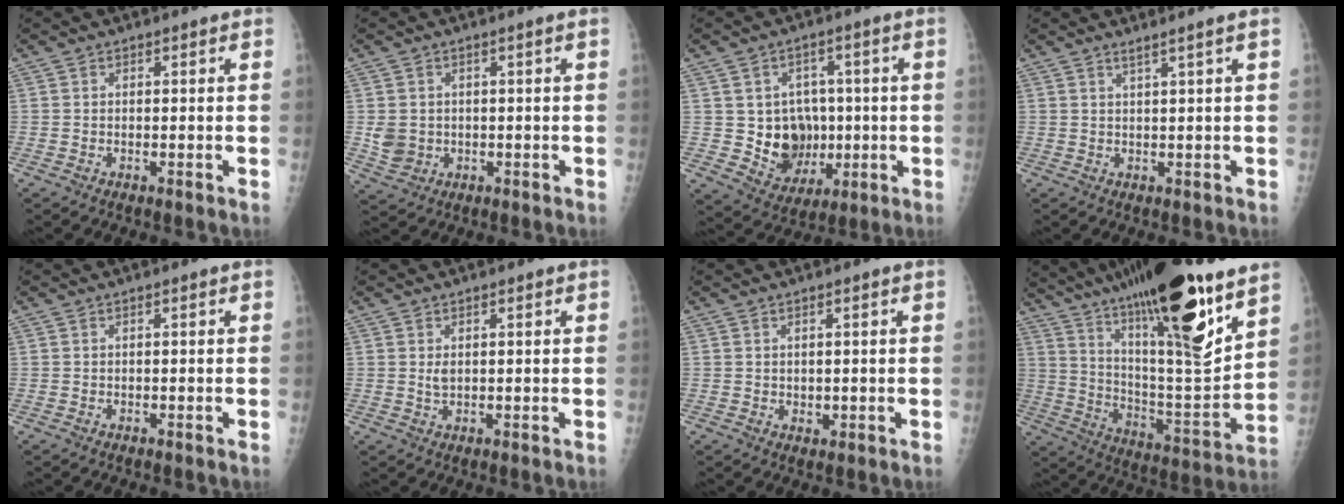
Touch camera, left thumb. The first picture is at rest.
{"total": 3.8, "force": [0.0, 3.2, 2.0], "torque": [-0.032, 0.004, 0.012]}
{"total": 10.4, "force": [-0.1, 9.2, 5.0], "torque": [-0.026, 0.001, 0.018]}
{"total": 1.9, "force": [1.2, -0.8, 1.3], "torque": [-0.034, -0.014, 0.028]}
{"total": 0.0}
{"total": 1.9, "force": [0.7, 0.9, 1.5], "torque": [-0.028, -0.003, 0.018]}
{"total": 1.5, "force": [0.5, 1.0, 1.1], "torque": [-0.012, -0.006, 0.013]}
{"total": 29.4, "force": [18.3, 6.2, 22.2], "torque": [-0.354, -0.062, 0.310]}